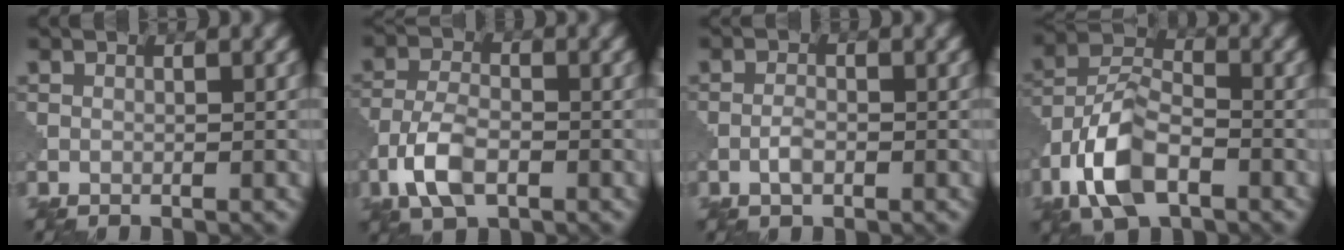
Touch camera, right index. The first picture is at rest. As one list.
[{"total": 4.9, "force": [-2.3, 2.5, 3.5], "torque": [-0.075, 0.000, -0.051]}, {"total": 1.5, "force": [-0.7, 0.6, 1.2], "torque": [-0.024, 0.001, -0.017]}, {"total": 7.8, "force": [-3.8, 4.0, 5.6], "torque": [-0.119, 0.007, -0.087]}]